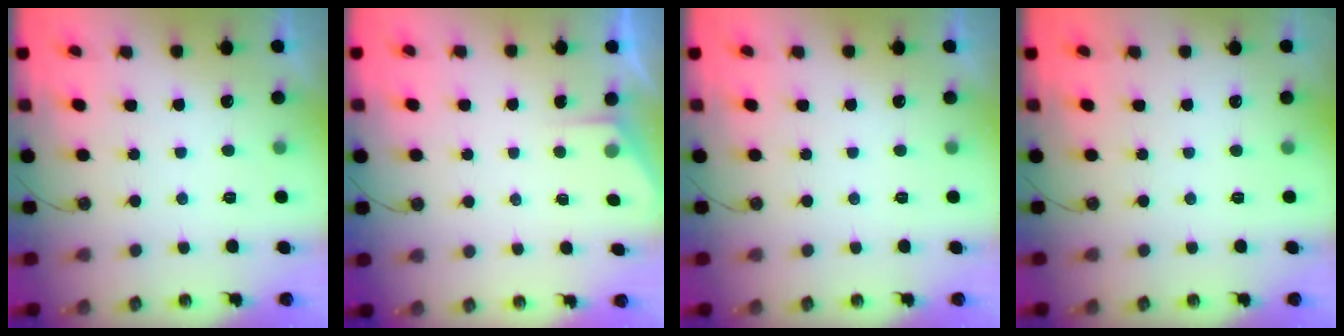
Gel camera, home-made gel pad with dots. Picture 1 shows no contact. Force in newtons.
{"total": 1.8, "press": 1.7, "slide": 0.3}
{"total": 0.0}
{"total": 0.0}